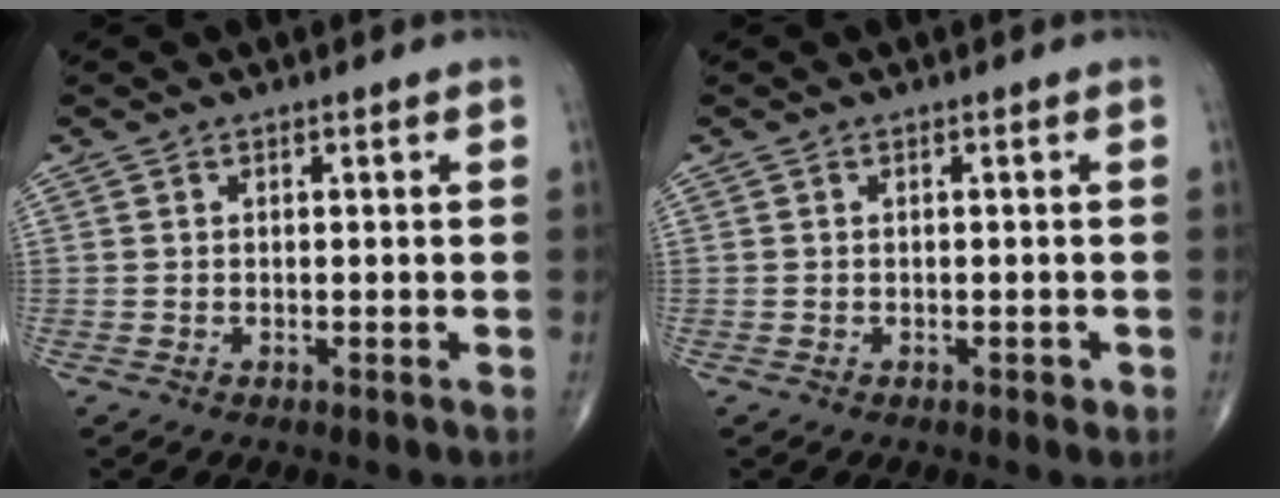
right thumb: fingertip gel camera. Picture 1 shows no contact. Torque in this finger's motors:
{"motor_torque": [0.09, -0.05, 0.02, 0.10, 0.00]}